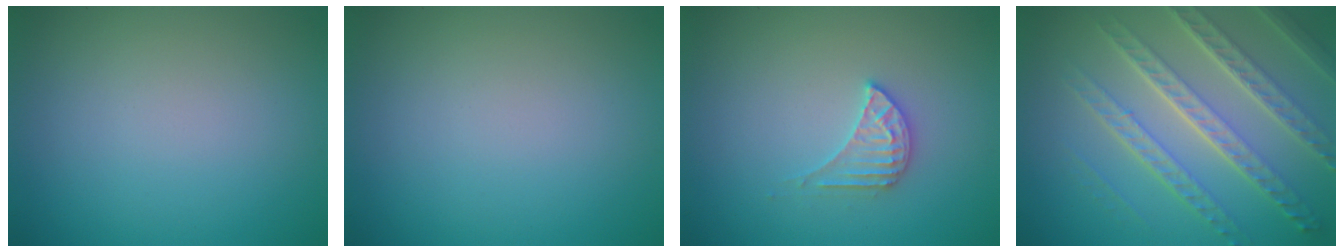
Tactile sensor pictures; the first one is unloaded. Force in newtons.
{"total": 0.0}
{"total": 2.3, "press": 2.3, "slide": 0.3}
{"total": 7.1, "press": 5.0, "slide": 5.0}